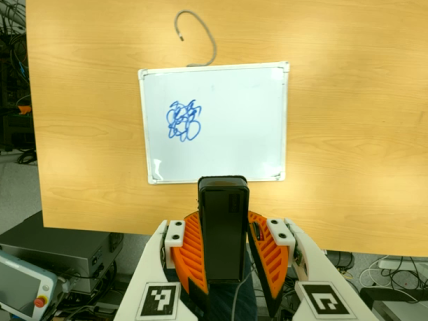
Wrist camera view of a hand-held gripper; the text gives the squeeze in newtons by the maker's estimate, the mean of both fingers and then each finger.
{"total": 7.4, "left": 6.9, "right": 8.0}